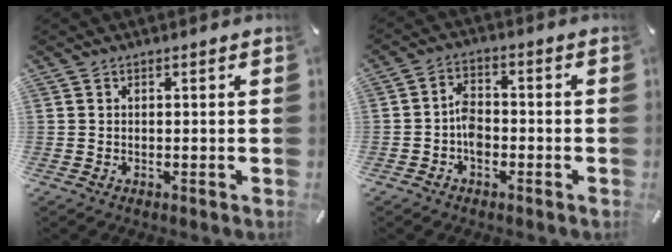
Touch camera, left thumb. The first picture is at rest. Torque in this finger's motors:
{"motor_torque": [0.55, 1.66, 0.29, 0.66, 0.04]}